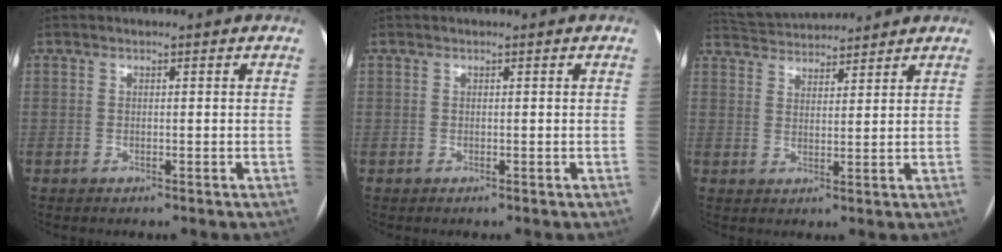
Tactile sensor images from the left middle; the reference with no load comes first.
{"total": 0.0}
{"total": 9.3, "force": [8.9, 1.5, 2.2], "torque": [-0.046, 0.028, 0.142]}